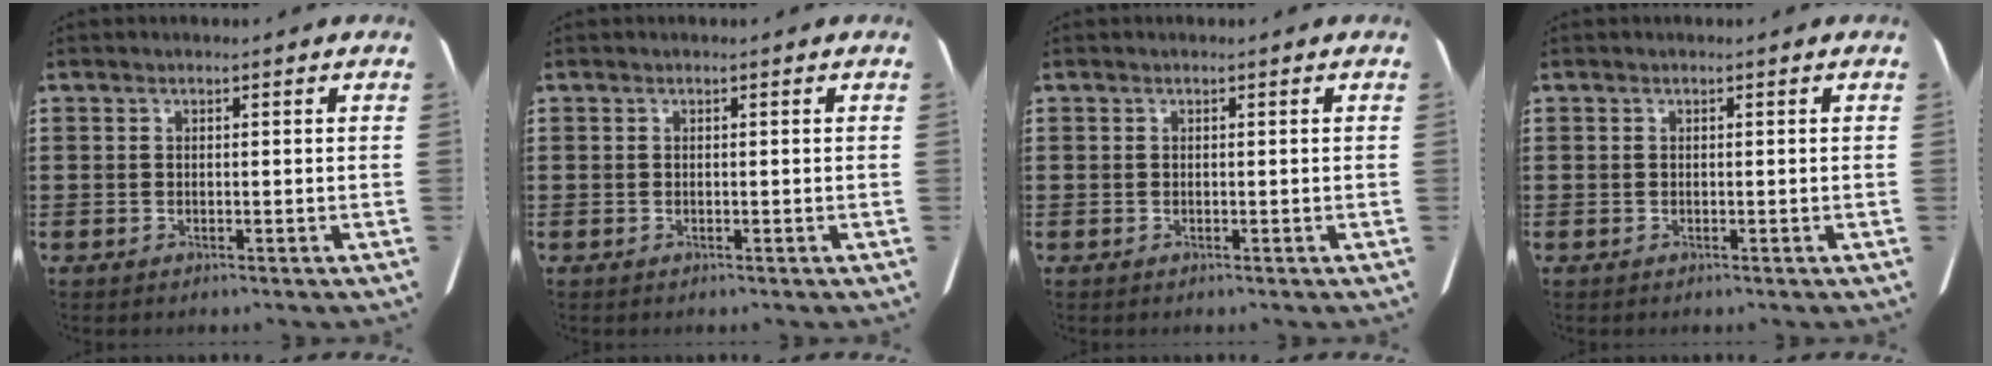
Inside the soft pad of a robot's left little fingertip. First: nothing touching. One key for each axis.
{"total": 0.0}
{"total": 0.0}
{"total": 0.0}